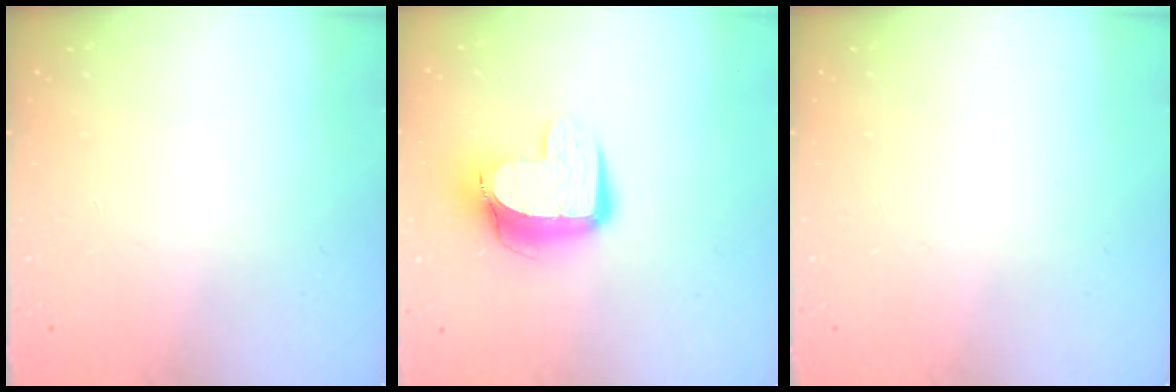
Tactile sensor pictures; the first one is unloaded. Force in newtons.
{"total": 12.2, "press": 12.1, "slide": 1.2}
{"total": 0.0}